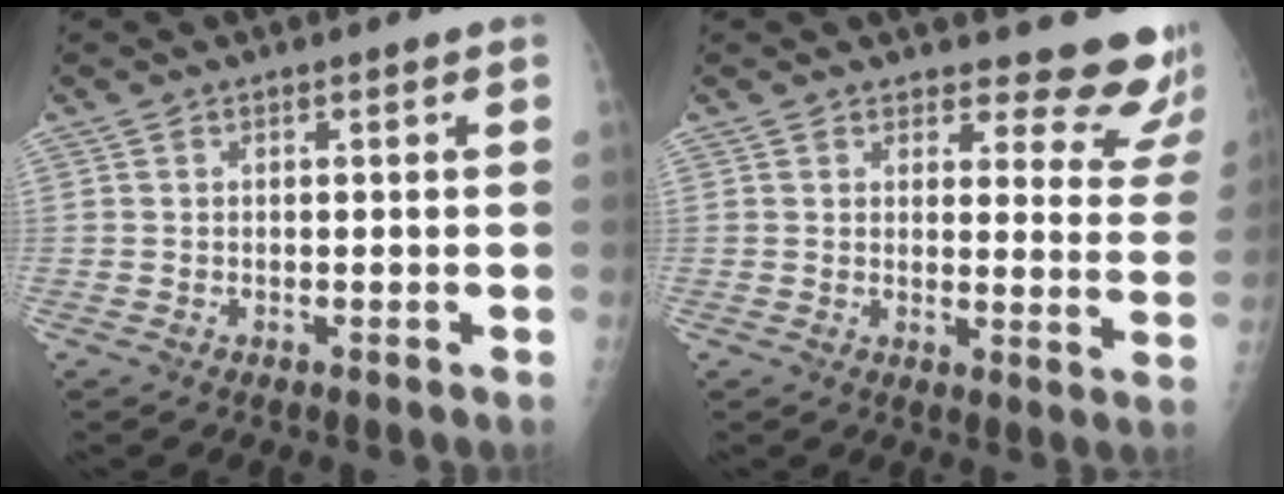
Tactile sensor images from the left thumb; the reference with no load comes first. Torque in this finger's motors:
{"motor_torque": [0.01, 0.11, 0.01, -0.22, 0.05]}